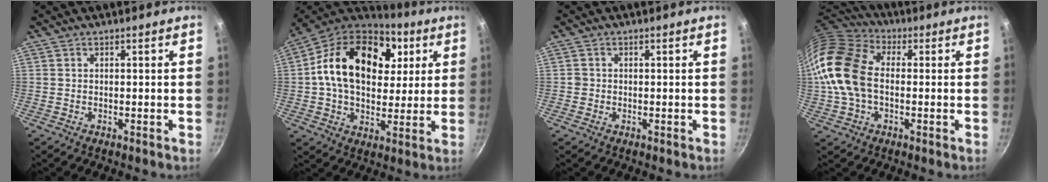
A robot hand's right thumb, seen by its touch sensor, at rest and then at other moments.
{"total": 23.6, "force": [6.0, 16.1, 16.2], "torque": [-0.253, 0.007, 0.086]}
{"total": 1.1, "force": [-0.2, 1.0, 0.2], "torque": [-0.001, 0.003, -0.005]}
{"total": 16.6, "force": [-0.4, 11.5, 12.0], "torque": [-0.223, 0.031, -0.021]}